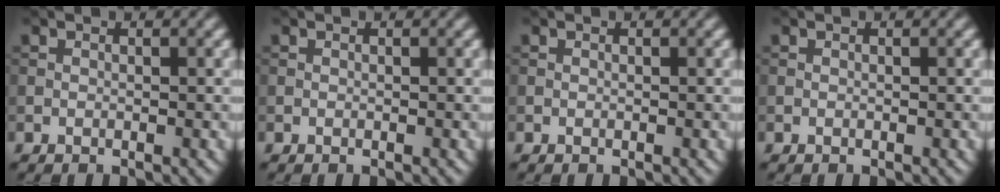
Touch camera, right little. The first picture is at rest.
{"total": 0.0}
{"total": 0.0}
{"total": 0.0}